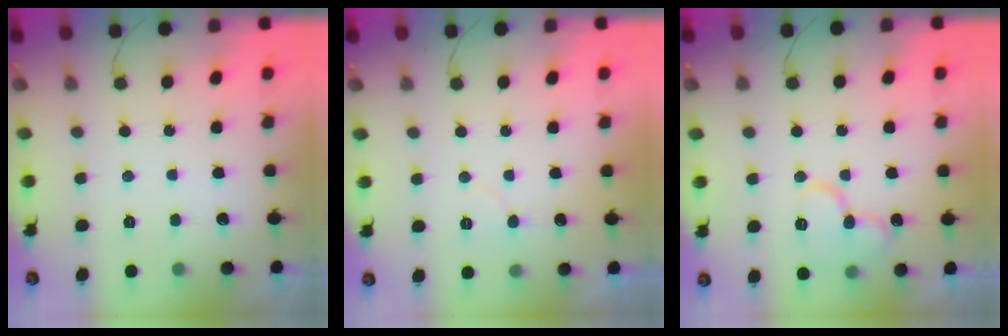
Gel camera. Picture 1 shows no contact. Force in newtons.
{"total": 5.4, "press": 5.4, "slide": 0.4}
{"total": 12.4, "press": 12.3, "slide": 1.5}